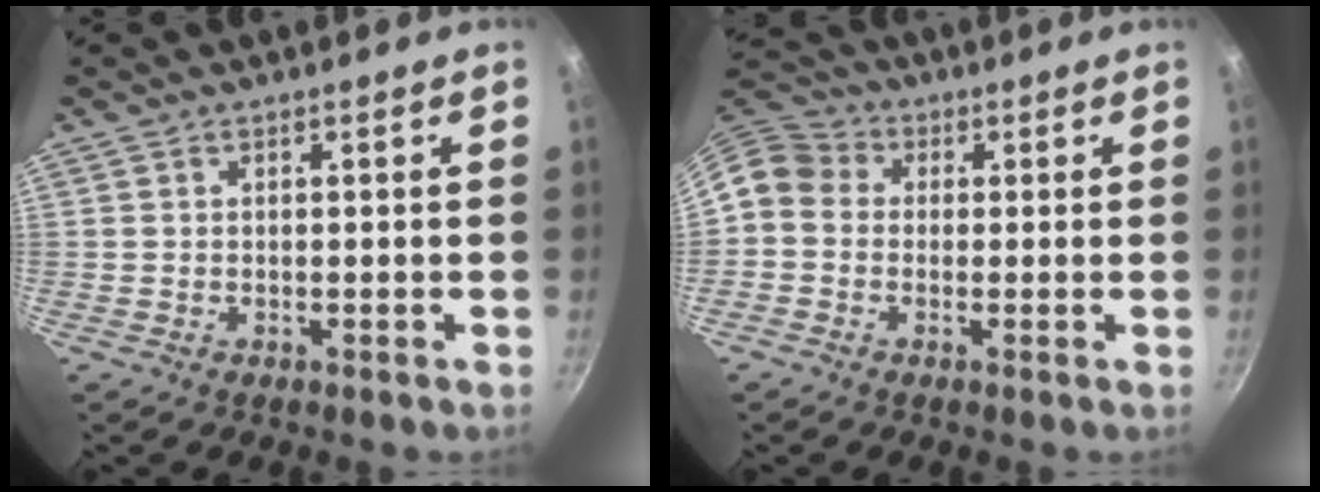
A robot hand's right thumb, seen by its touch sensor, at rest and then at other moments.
{"total": 7.1, "force": [-0.1, 6.2, 3.3], "torque": [-0.044, 0.023, -0.025]}